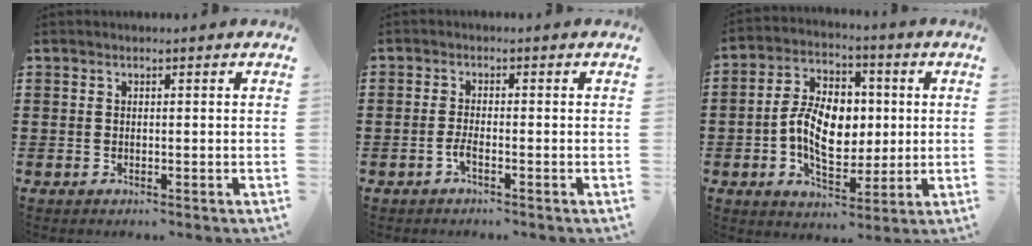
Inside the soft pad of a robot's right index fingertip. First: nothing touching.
{"total": 1.8, "force": [-1.0, 0.3, 1.5], "torque": [-0.035, -0.004, -0.021]}
{"total": 10.3, "force": [-0.2, 6.7, 7.8], "torque": [-0.170, 0.012, -0.009]}